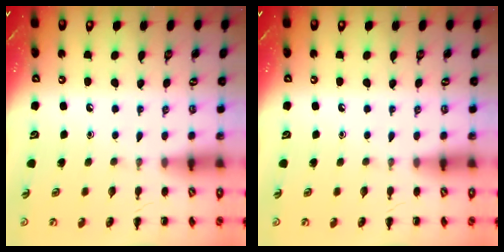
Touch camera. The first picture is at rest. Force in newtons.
{"total": 0.0}